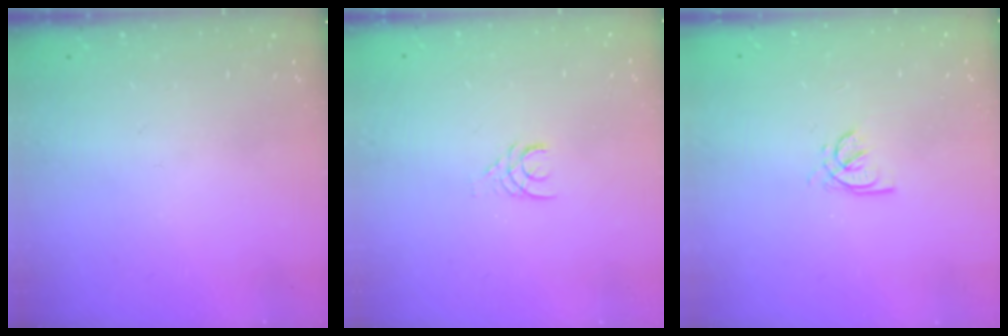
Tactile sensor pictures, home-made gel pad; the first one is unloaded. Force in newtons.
{"total": 2.4, "press": 2.4, "slide": 0.2}
{"total": 1.6, "press": 1.6, "slide": 0.3}